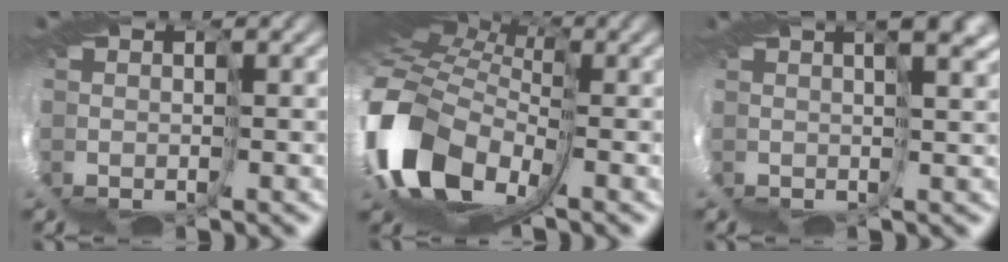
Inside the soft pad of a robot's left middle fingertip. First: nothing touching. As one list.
[{"total": 6.8, "force": [-0.2, 4.7, 4.9], "torque": [-0.166, -0.024, -0.006]}, {"total": 3.6, "force": [2.3, -1.5, 2.3], "torque": [-0.034, 0.005, 0.044]}]